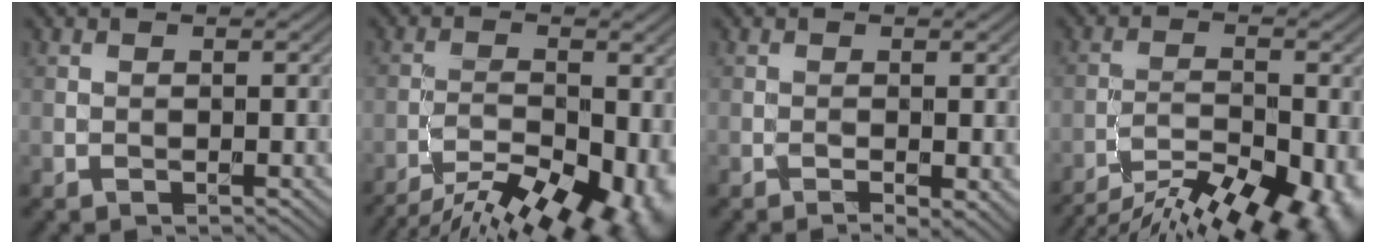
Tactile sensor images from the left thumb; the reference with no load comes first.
{"total": 14.8, "force": [-9.8, 5.6, 9.5], "torque": [-0.117, -0.025, -0.136]}
{"total": 2.8, "force": [-0.9, 0.9, 2.5], "torque": [-0.039, -0.008, -0.011]}
{"total": 13.5, "force": [-10.6, 4.0, 7.3], "torque": [-0.124, -0.024, -0.145]}